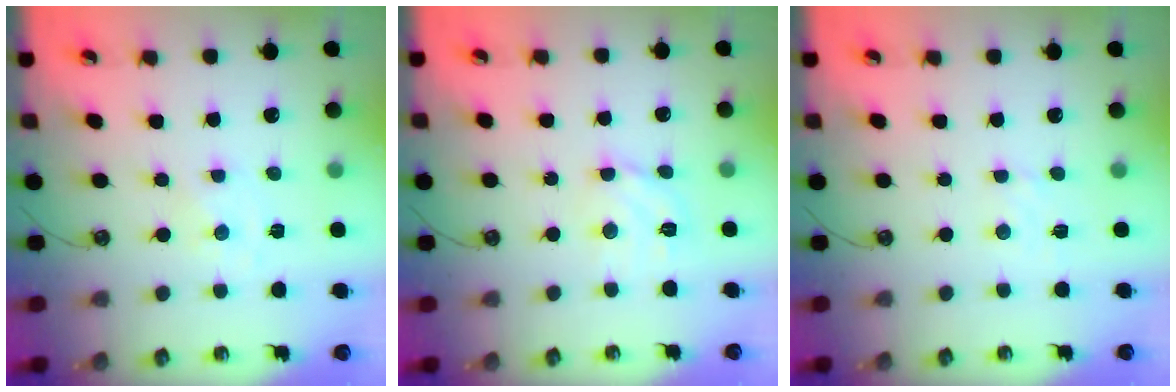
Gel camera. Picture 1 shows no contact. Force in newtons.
{"total": 7.9, "press": 7.9, "slide": 0.6}
{"total": 2.4, "press": 2.4, "slide": 0.4}